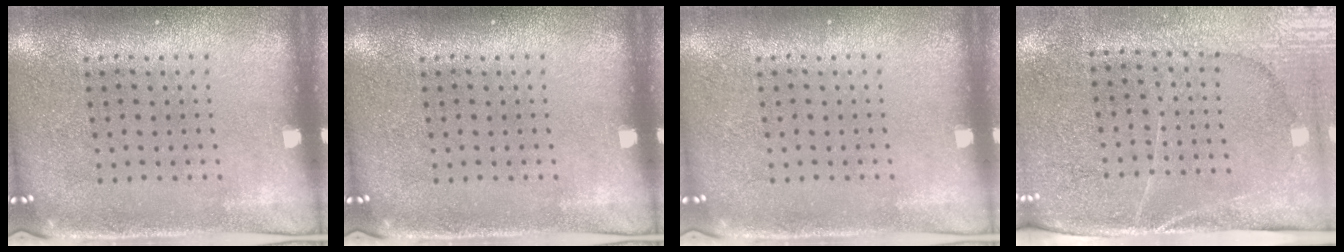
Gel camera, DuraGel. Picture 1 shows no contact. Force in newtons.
{"total": 0.0}
{"total": 0.0}
{"total": 3.0, "press": 2.8, "slide": 1.1}